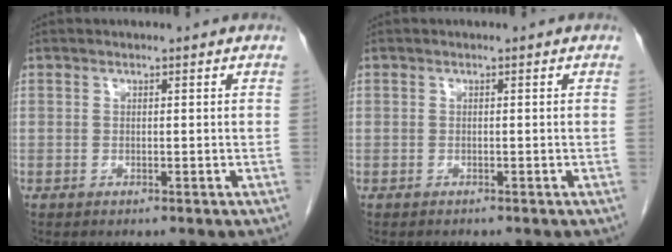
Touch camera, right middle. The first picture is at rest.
{"total": 4.6, "force": [-4.2, -0.1, -1.9], "torque": [0.037, 0.007, -0.064]}